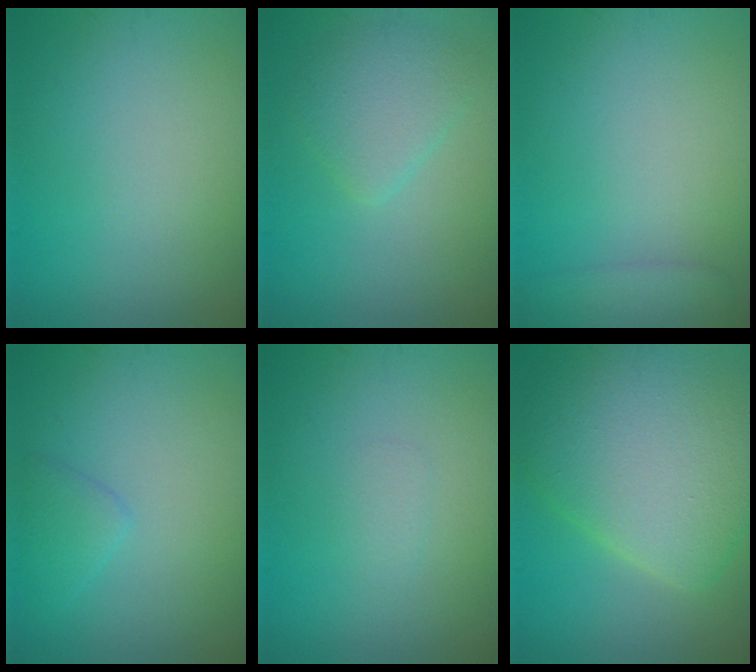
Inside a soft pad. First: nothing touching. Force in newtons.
{"total": 3.0, "press": 3.0, "slide": 0.2}
{"total": 2.4, "press": 2.3, "slide": 0.3}
{"total": 1.5, "press": 1.5, "slide": 0.1}
{"total": 0.8, "press": 0.8, "slide": 0.1}
{"total": 9.8, "press": 9.8, "slide": 0.4}